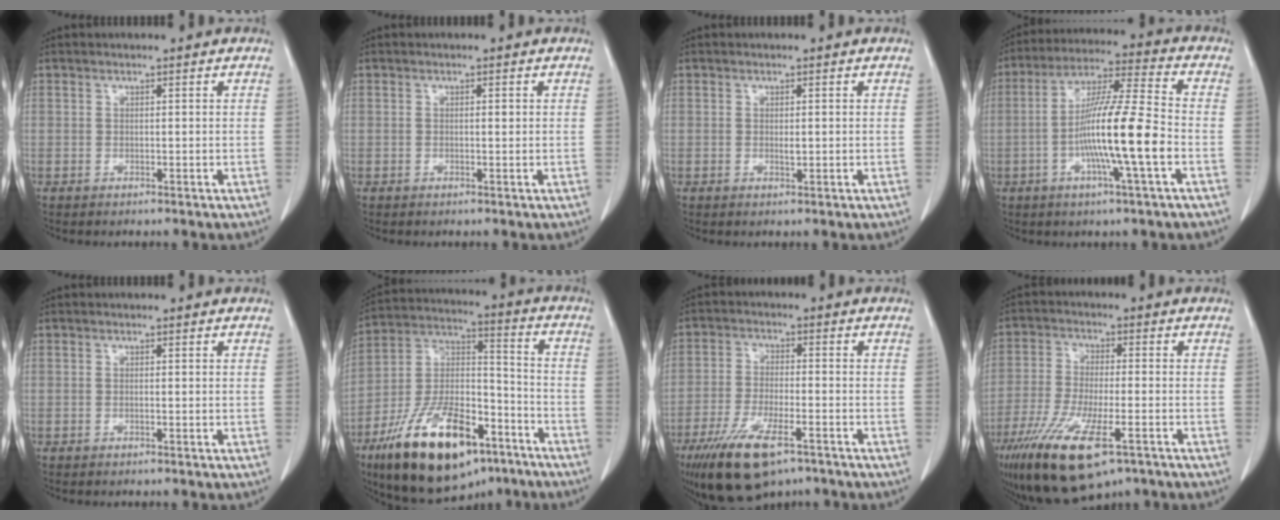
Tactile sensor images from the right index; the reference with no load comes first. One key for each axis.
{"total": 0.7, "fx": 0.1, "fy": 0.2, "fz": 0.6, "tx": -0.007, "ty": 0.001, "tz": 0.001}
{"total": 0.8, "fx": 0.1, "fy": 0.3, "fz": 0.7, "tx": -0.013, "ty": -0.003, "tz": 0.003}
{"total": 13.8, "fx": -3.3, "fy": -0.3, "fz": 13.4, "tx": -0.245, "ty": -0.003, "tz": -0.067}
{"total": 0.0}
{"total": 22.4, "fx": -13.5, "fy": 8.9, "fz": 15.4, "tx": -0.294, "ty": 0.006, "tz": -0.231}
{"total": 12.2, "fx": -7.7, "fy": 3.7, "fz": 8.7, "tx": -0.162, "ty": -0.021, "tz": -0.131}
{"total": 15.8, "fx": -9.4, "fy": 4.2, "fz": 11.9, "tx": -0.238, "ty": -0.039, "tz": -0.159}